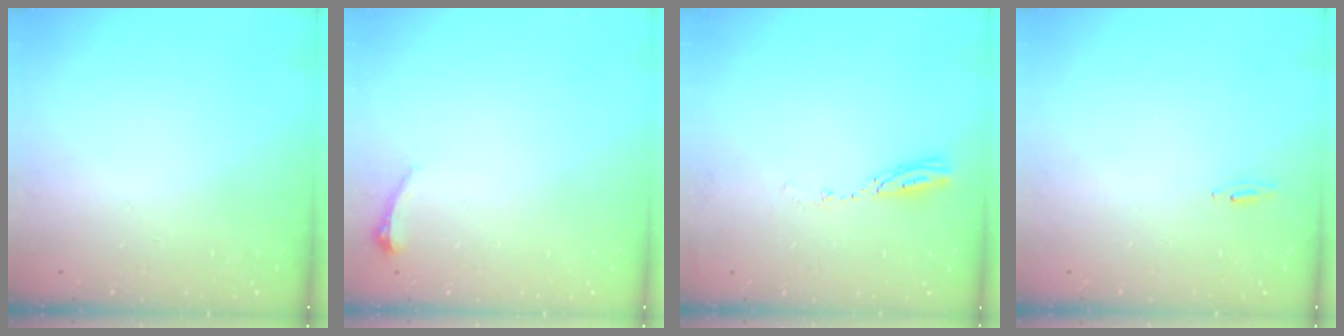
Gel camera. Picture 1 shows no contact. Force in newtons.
{"total": 4.2, "press": 3.9, "slide": 1.7}
{"total": 4.0, "press": 3.9, "slide": 0.5}
{"total": 3.8, "press": 2.8, "slide": 2.6}